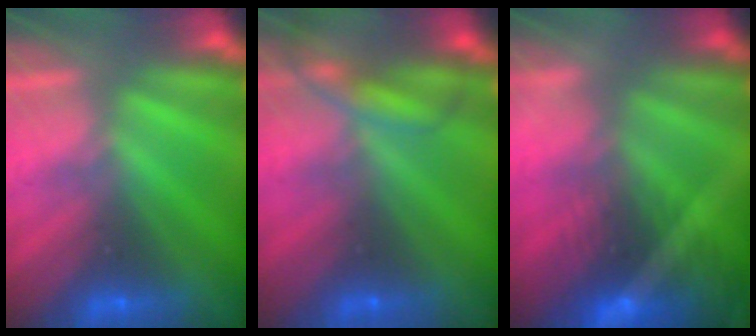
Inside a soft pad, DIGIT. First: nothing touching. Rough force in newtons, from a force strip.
{"total": 9.4}
{"total": 8.3}